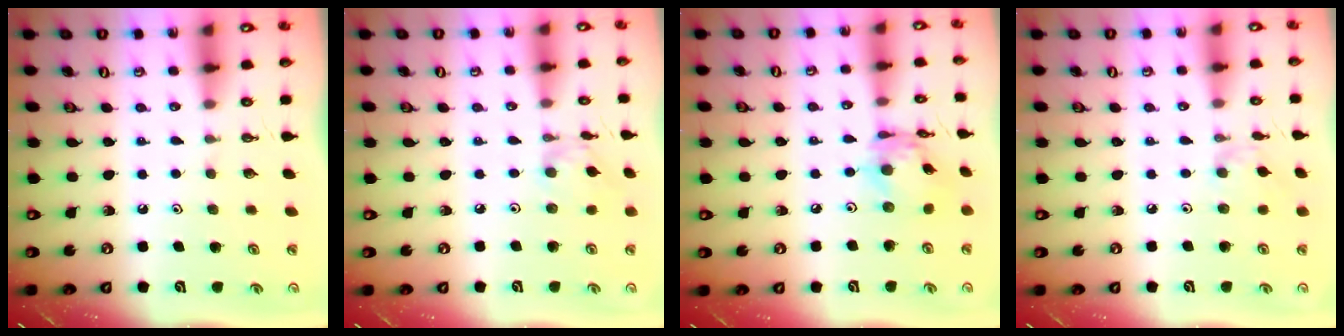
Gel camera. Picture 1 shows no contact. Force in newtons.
{"total": 2.0, "press": 2.0, "slide": 0.3}
{"total": 11.6, "press": 11.6, "slide": 1.0}
{"total": 2.4, "press": 2.3, "slide": 0.5}